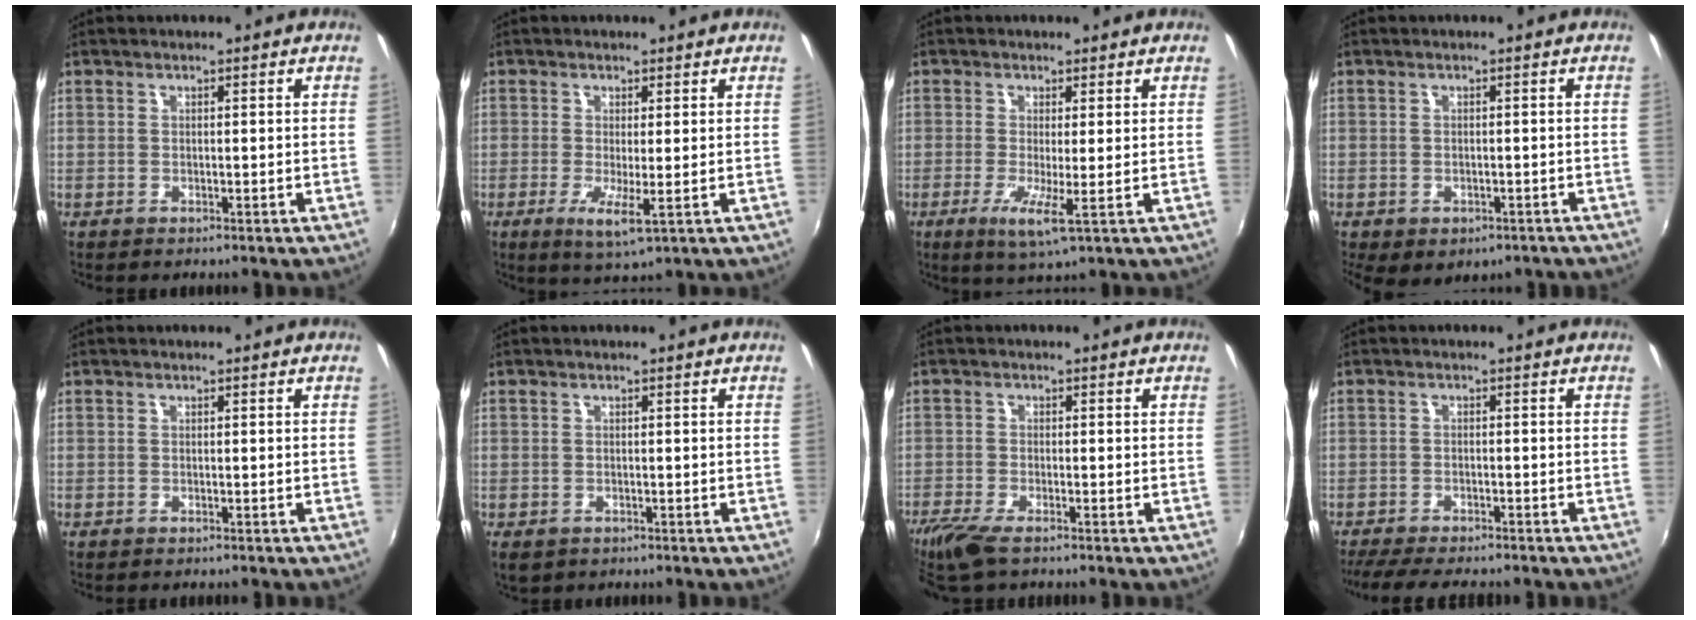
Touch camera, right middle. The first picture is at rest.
{"total": 4.7, "force": [-0.9, 0.3, 4.6], "torque": [-0.094, -0.015, -0.017]}
{"total": 4.8, "force": [-0.9, -0.1, 4.7], "torque": [-0.099, -0.015, -0.021]}
{"total": 5.8, "force": [-3.2, 3.6, 3.3], "torque": [-0.065, -0.025, -0.033]}
{"total": 0.0}
{"total": 2.8, "force": [-1.2, 2.0, 1.6], "torque": [-0.030, -0.009, -0.015]}
{"total": 5.8, "force": [-4.3, 1.0, 3.7], "torque": [-0.092, -0.023, -0.086]}
{"total": 9.7, "force": [-8.4, 1.6, 4.5], "torque": [-0.104, -0.024, -0.135]}